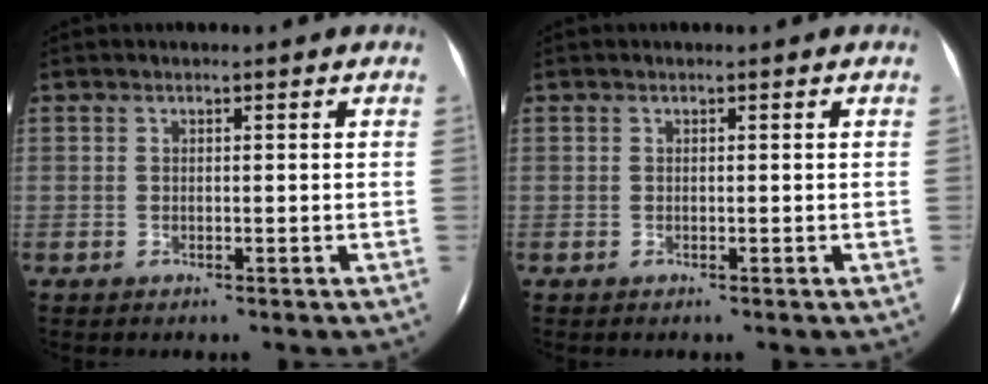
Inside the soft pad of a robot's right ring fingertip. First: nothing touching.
{"total": 0.0}